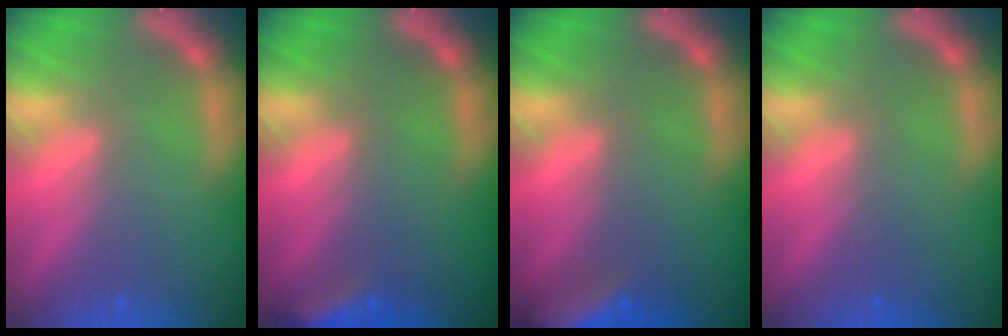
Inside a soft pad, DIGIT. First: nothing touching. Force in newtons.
{"total": 3.5}
{"total": 6.5}
{"total": 0.0}